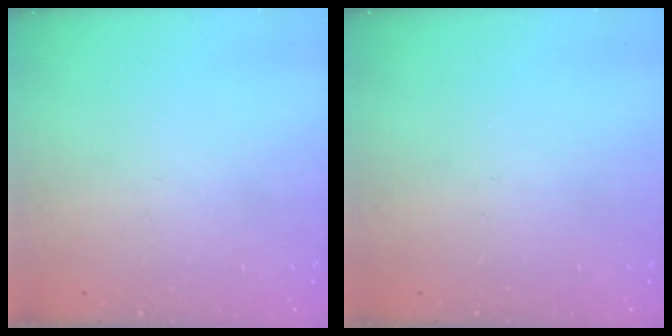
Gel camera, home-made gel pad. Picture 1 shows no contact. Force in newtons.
{"total": 0.0}